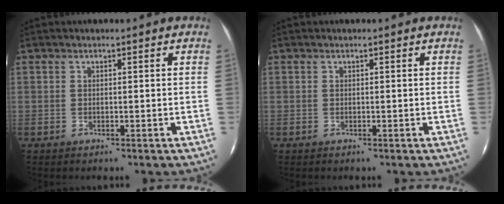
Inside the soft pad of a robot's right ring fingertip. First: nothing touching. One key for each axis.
{"total": 0.0}